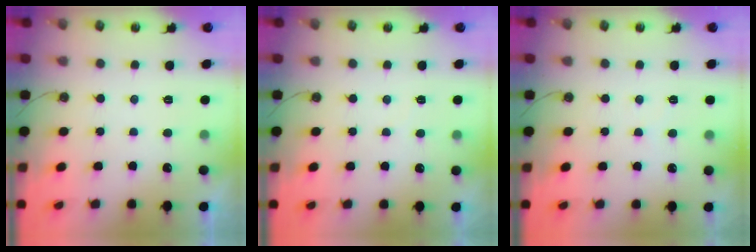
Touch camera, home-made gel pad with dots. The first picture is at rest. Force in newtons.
{"total": 3.2, "press": 3.1, "slide": 0.5}
{"total": 1.8, "press": 1.8, "slide": 0.4}